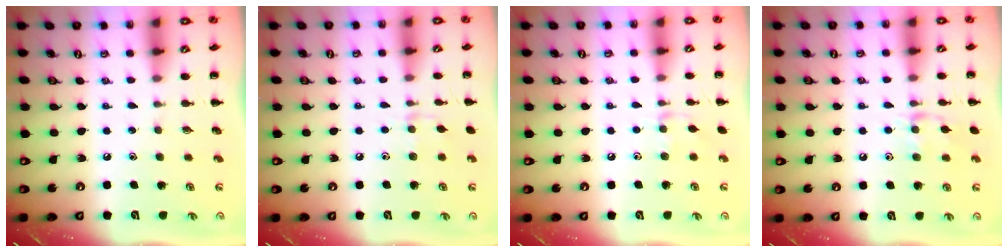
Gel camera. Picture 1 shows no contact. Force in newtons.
{"total": 5.8, "press": 5.5, "slide": 1.9}
{"total": 4.9, "press": 4.7, "slide": 1.3}
{"total": 8.8, "press": 8.8, "slide": 0.8}